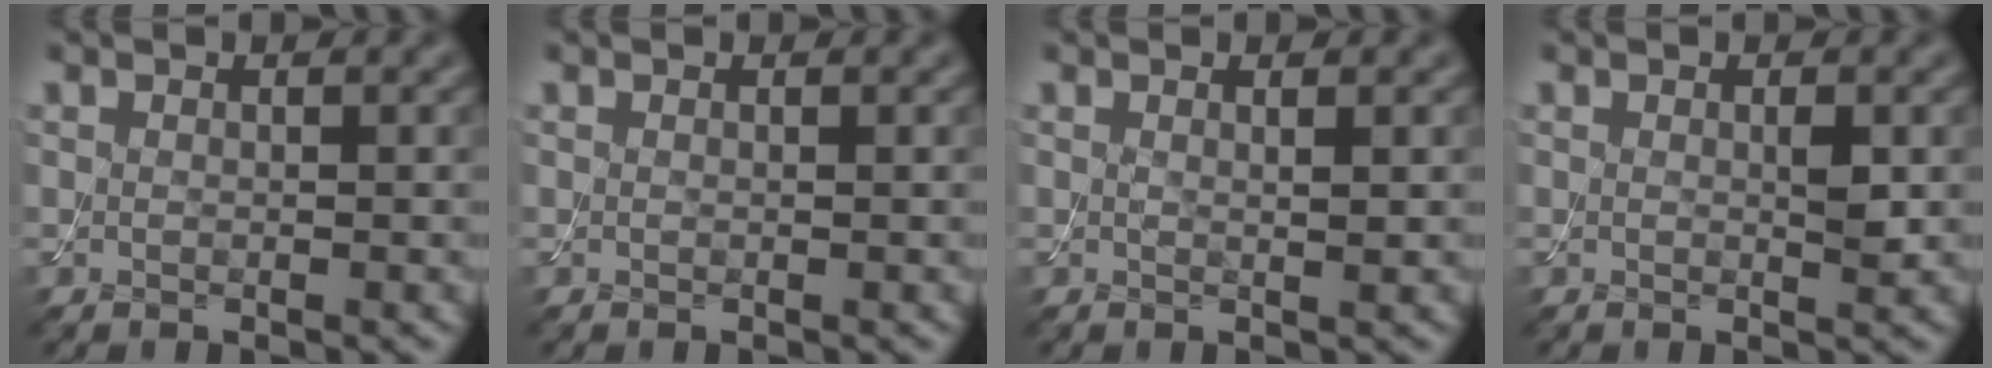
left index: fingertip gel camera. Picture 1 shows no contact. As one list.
[{"total": 0.0}, {"total": 1.0, "force": [0.3, 0.3, 0.9], "torque": [-0.011, 0.000, 0.003]}, {"total": 1.1, "force": [0.2, 0.2, 1.1], "torque": [-0.018, -0.002, 0.002]}]